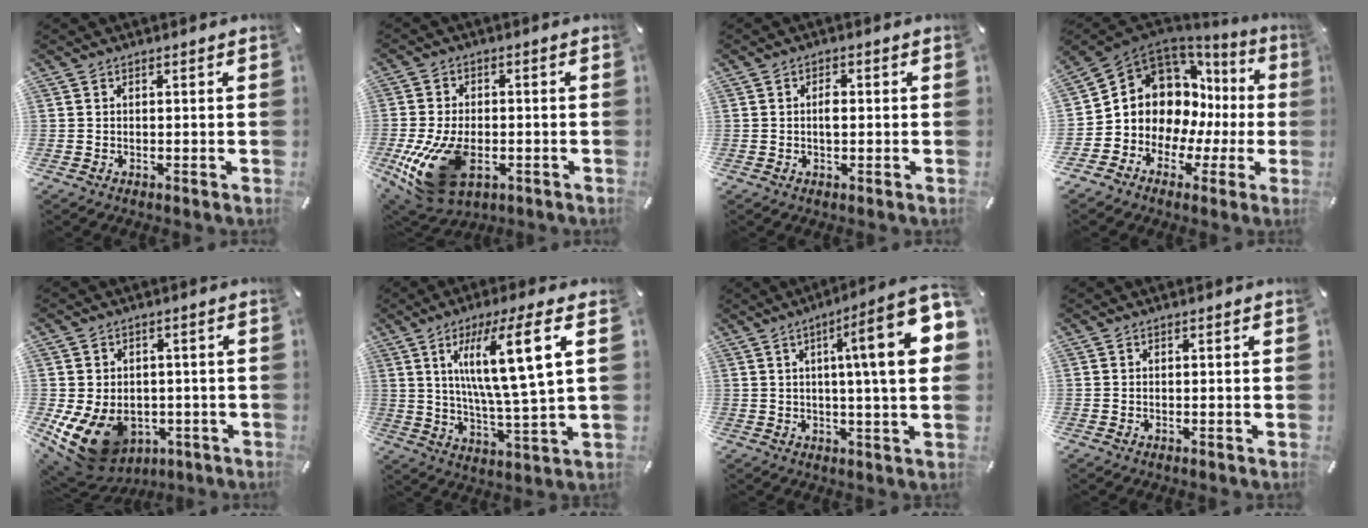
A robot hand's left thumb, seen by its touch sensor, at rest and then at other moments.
{"total": 16.4, "force": [-4.9, 10.2, 11.9], "torque": [-0.224, 0.005, -0.075]}
{"total": 2.5, "force": [0.1, 1.3, 2.2], "torque": [-0.035, -0.001, -0.002]}
{"total": 12.1, "force": [3.0, 10.5, 5.2], "torque": [-0.096, -0.046, 0.063]}
{"total": 12.1, "force": [-4.4, 9.2, 6.5], "torque": [-0.133, 0.002, -0.078]}
{"total": 15.8, "force": [6.1, 1.8, 14.4], "torque": [-0.260, -0.015, 0.084]}
{"total": 19.0, "force": [4.9, 2.5, 18.2], "torque": [-0.270, -0.026, 0.057]}
{"total": 0.0}